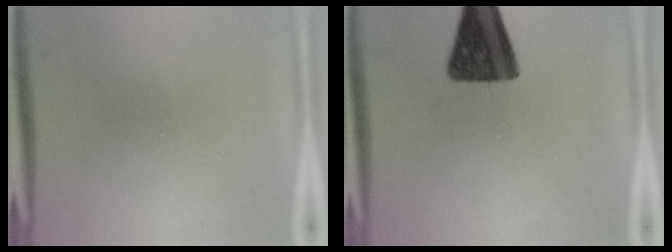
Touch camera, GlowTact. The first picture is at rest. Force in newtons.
{"total": 14.7}